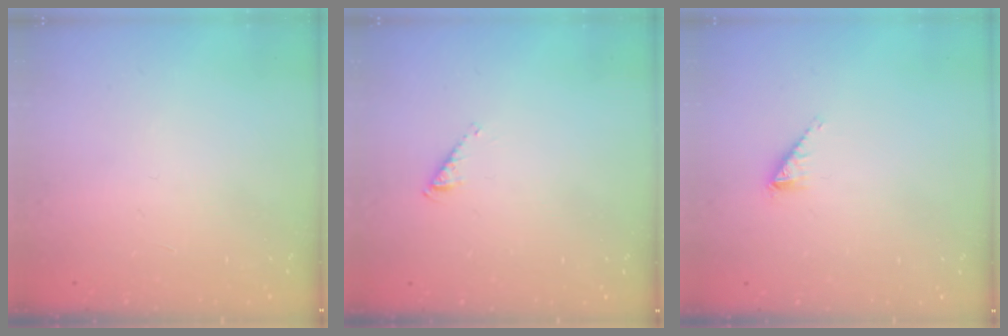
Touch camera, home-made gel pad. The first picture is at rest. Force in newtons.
{"total": 2.8, "press": 2.8, "slide": 0.5}
{"total": 0.5, "press": 0.5, "slide": 0.1}